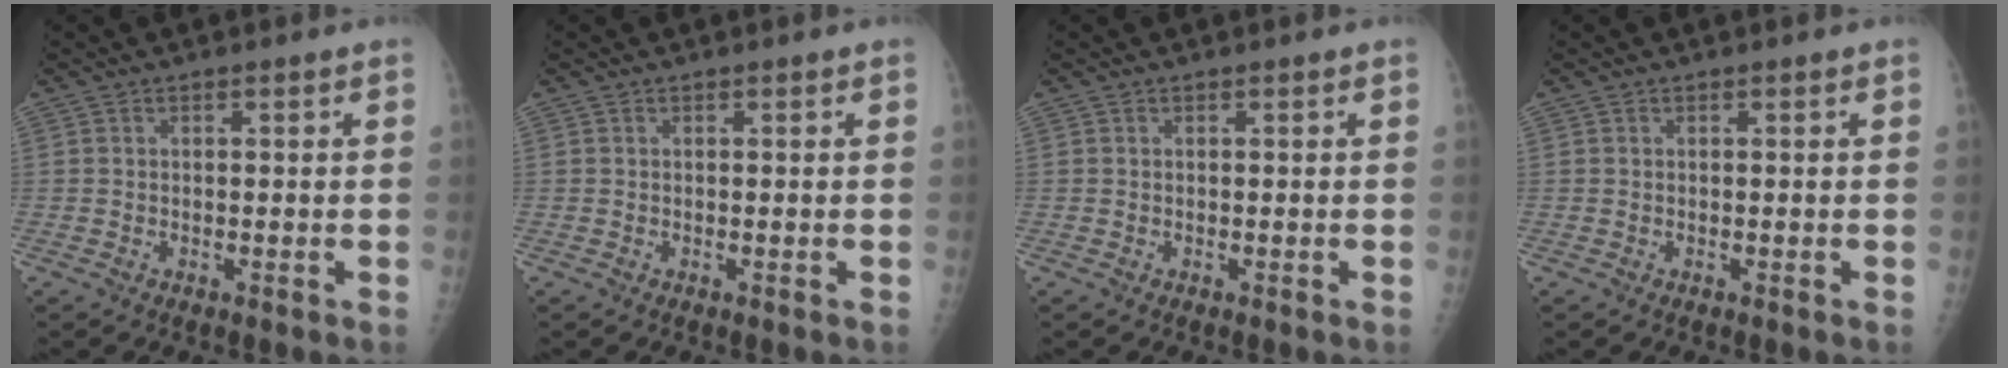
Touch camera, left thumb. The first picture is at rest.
{"total": 0.0}
{"total": 0.0}
{"total": 0.0}